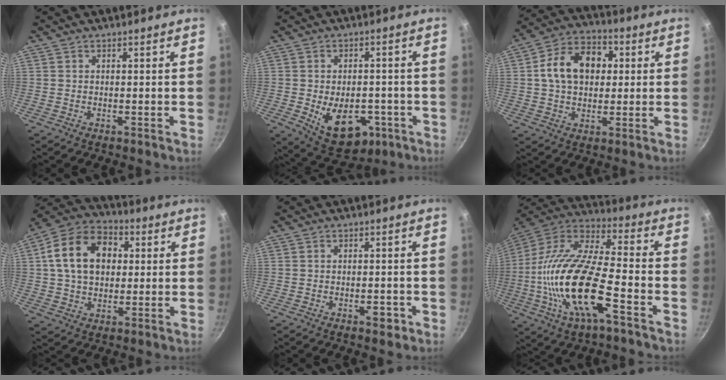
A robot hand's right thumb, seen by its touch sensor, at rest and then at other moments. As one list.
[{"total": 13.2, "force": [-3.9, 8.5, 9.3], "torque": [-0.102, 0.004, -0.036]}, {"total": 13.6, "force": [2.1, 9.8, 9.1], "torque": [-0.122, 0.021, 0.021]}, {"total": 15.7, "force": [2.8, 11.4, 10.4], "torque": [-0.155, 0.024, 0.035]}, {"total": 2.6, "force": [-1.2, 1.3, 1.8], "torque": [-0.017, 0.011, -0.014]}, {"total": 23.1, "force": [-6.9, 8.4, 20.4], "torque": [-0.387, 0.032, -0.145]}]